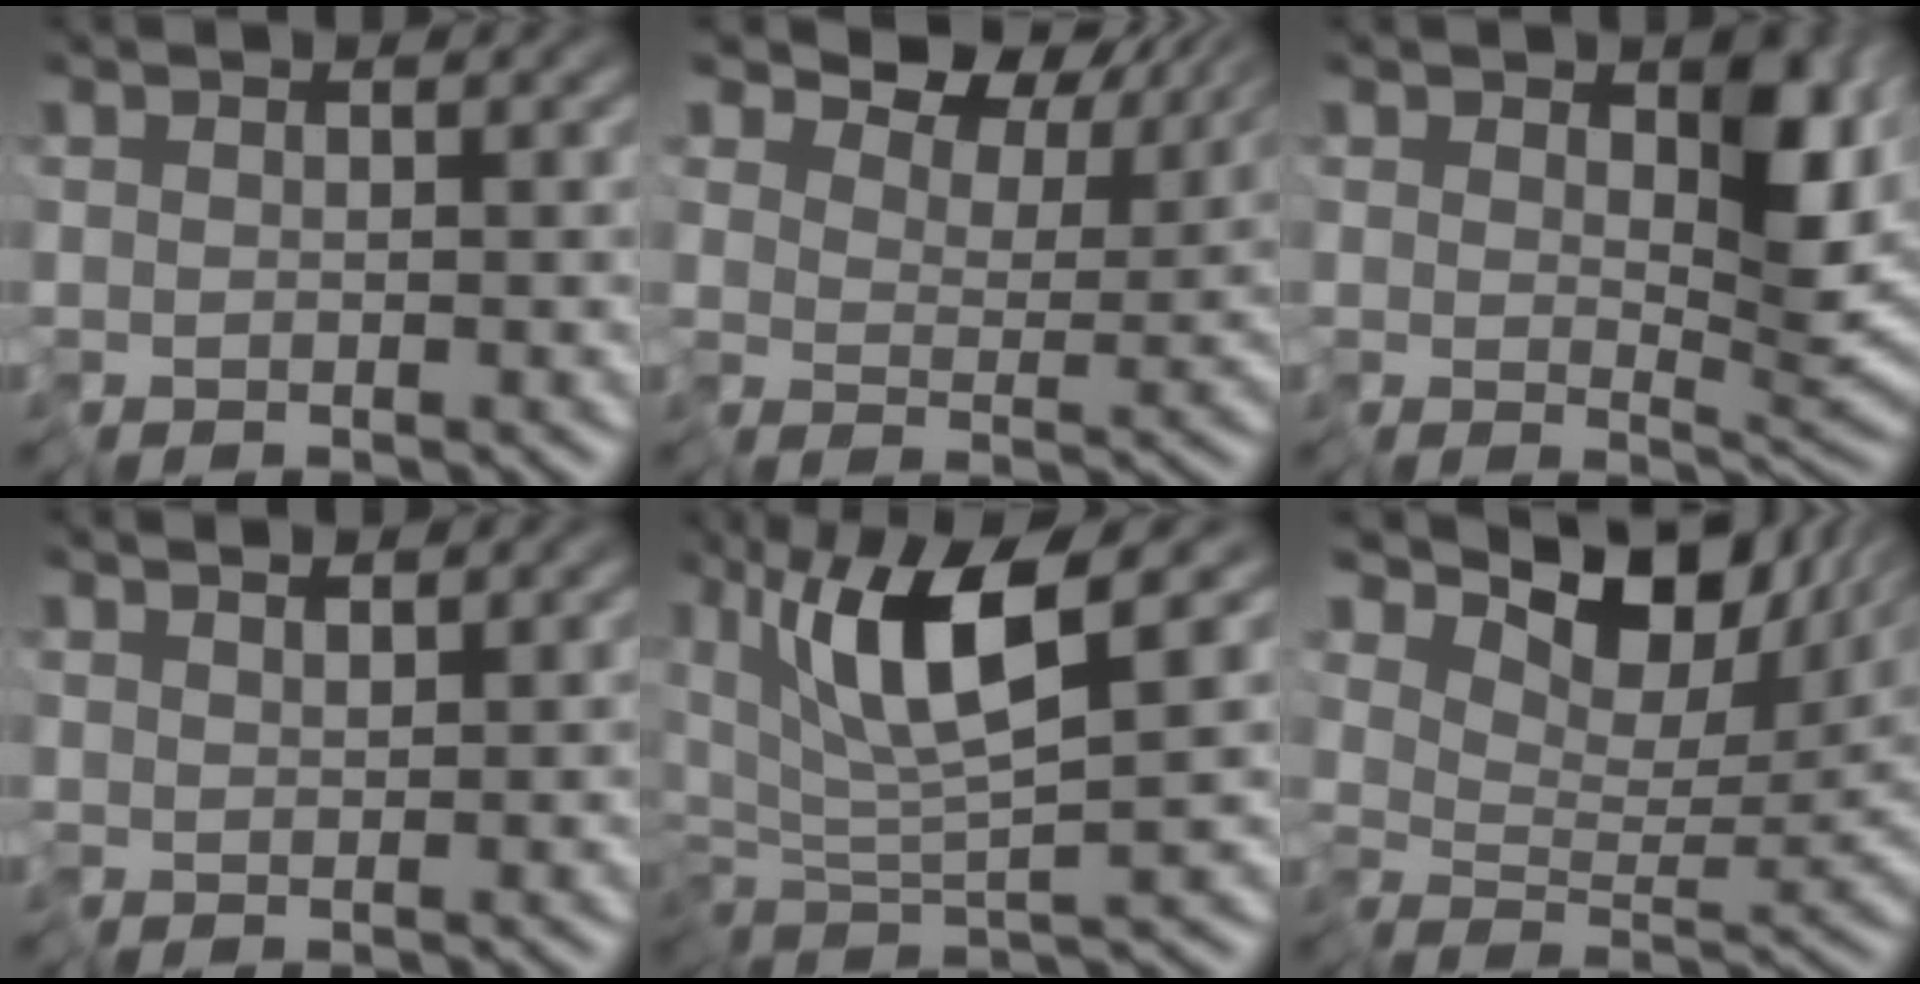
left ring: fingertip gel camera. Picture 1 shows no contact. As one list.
[{"total": 7.0, "force": [5.3, 3.3, 3.1], "torque": [-0.054, 0.004, 0.079]}, {"total": 6.0, "force": [2.1, 3.4, 4.5], "torque": [-0.077, -0.011, 0.032]}, {"total": 1.3, "force": [1.1, 0.0, 0.6], "torque": [-0.015, 0.008, 0.023]}, {"total": 7.6, "force": [3.0, 1.0, 6.9], "torque": [-0.134, 0.010, 0.051]}, {"total": 10.2, "force": [7.3, 4.7, 5.5], "torque": [-0.101, 0.007, 0.123]}]